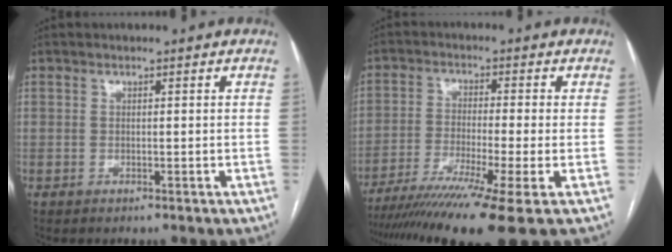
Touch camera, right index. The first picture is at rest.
{"total": 13.8, "force": [-9.8, -1.6, 9.6], "torque": [-0.163, -0.038, -0.162]}